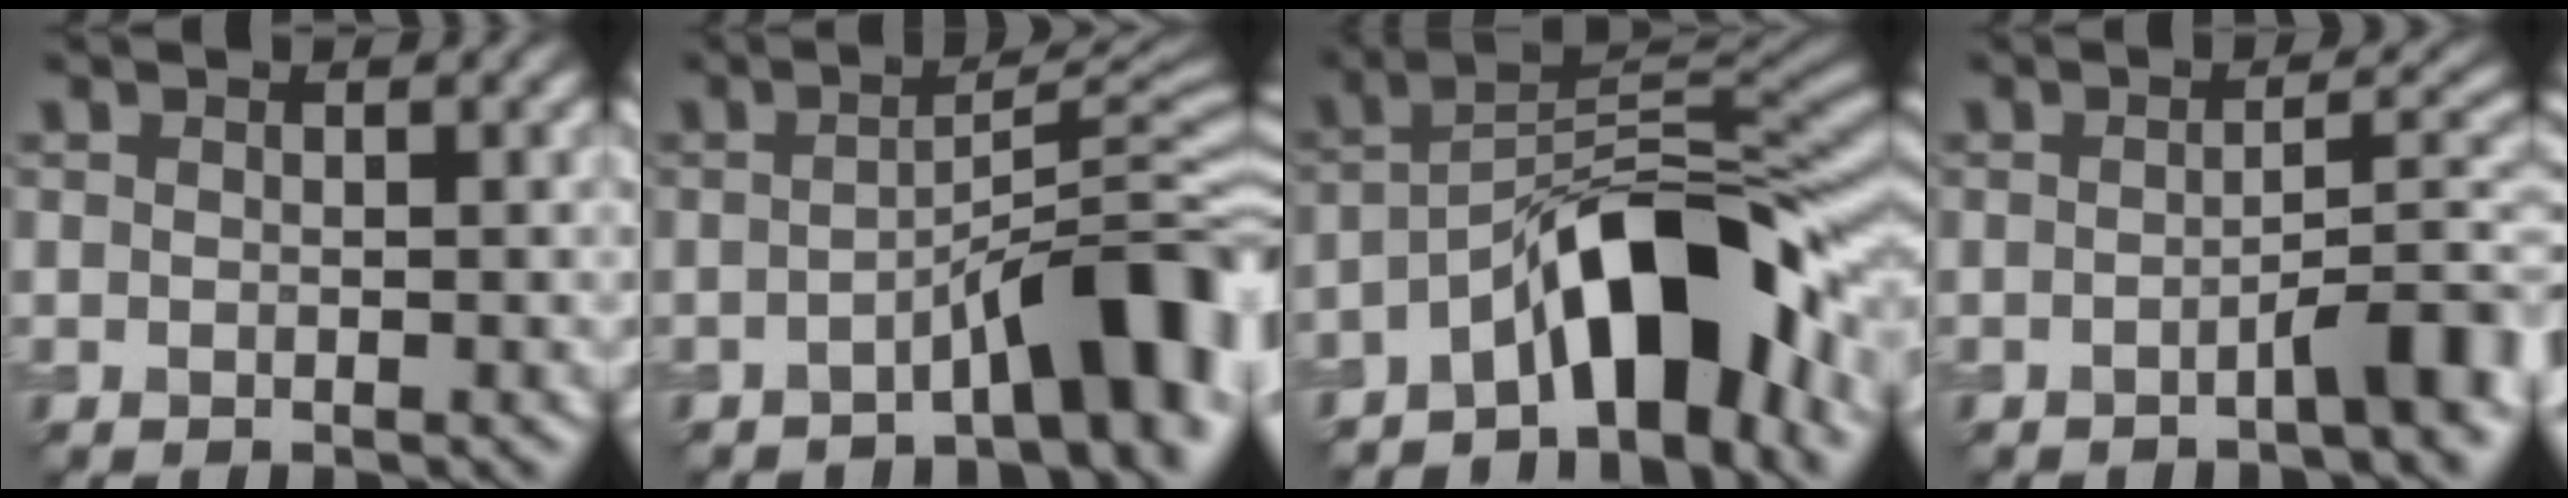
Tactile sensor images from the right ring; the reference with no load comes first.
{"total": 7.5, "force": [-3.5, 1.6, 6.5], "torque": [-0.077, 0.026, -0.050]}
{"total": 9.9, "force": [-5.5, 3.3, 7.5], "torque": [-0.097, 0.027, -0.099]}
{"total": 4.3, "force": [-2.0, 0.7, 3.8], "torque": [-0.048, 0.021, -0.030]}